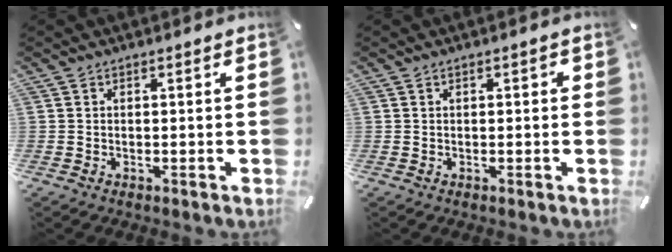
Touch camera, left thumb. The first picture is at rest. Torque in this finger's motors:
{"motor_torque": [0.22, 0.32, 0.11, -0.04, 0.00]}